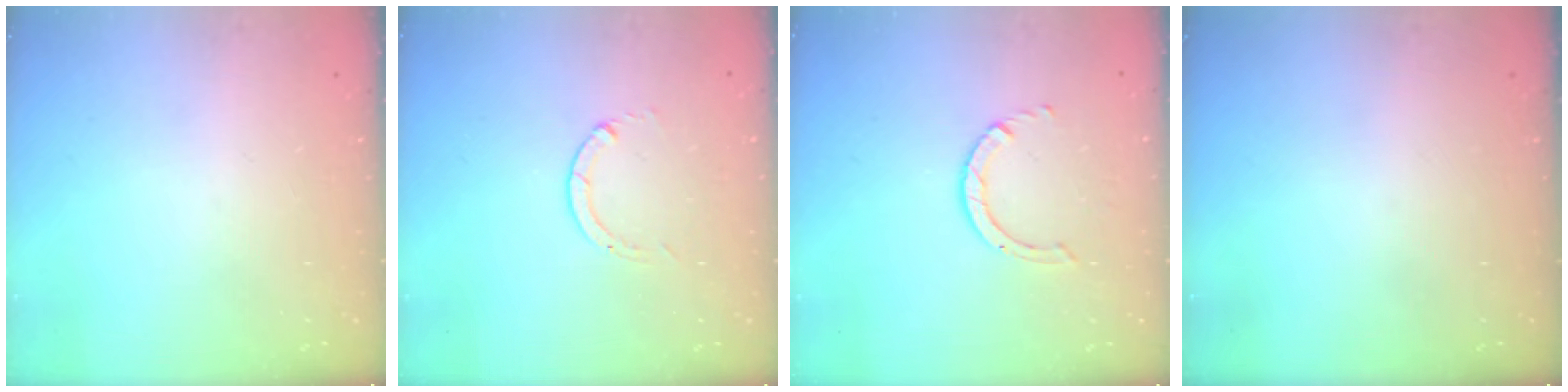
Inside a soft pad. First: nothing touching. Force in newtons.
{"total": 0.6, "press": 0.5, "slide": 0.1}
{"total": 1.4, "press": 1.4, "slide": 0.2}
{"total": 0.0}